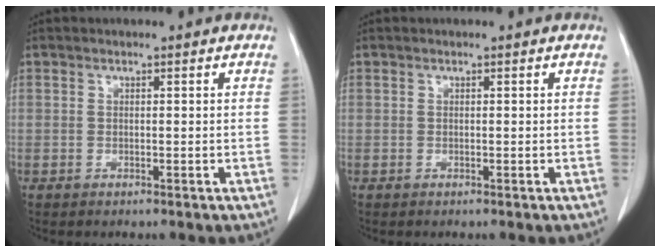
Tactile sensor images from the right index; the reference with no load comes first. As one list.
[{"total": 0.0}]